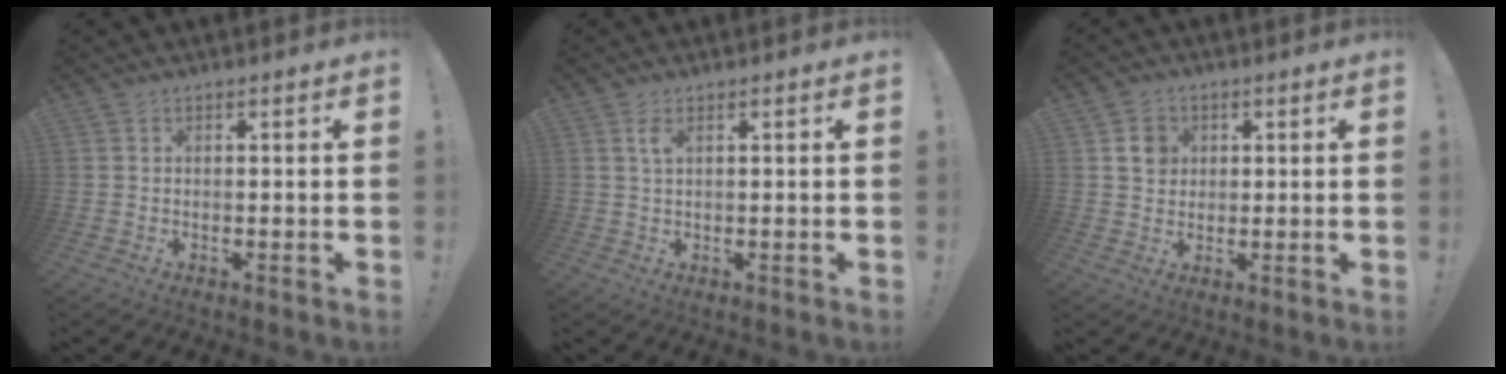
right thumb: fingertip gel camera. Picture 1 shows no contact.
{"total": 1.6, "force": [0.3, 0.4, 1.5], "torque": [-0.023, 0.000, 0.002]}
{"total": 5.5, "force": [1.9, 5.0, 1.5], "torque": [-0.002, -0.008, 0.033]}